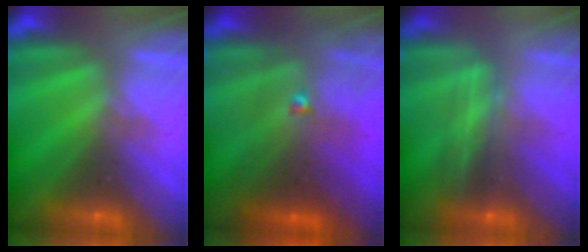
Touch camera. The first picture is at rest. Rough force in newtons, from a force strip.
{"total": 4.7}
{"total": 2.4}